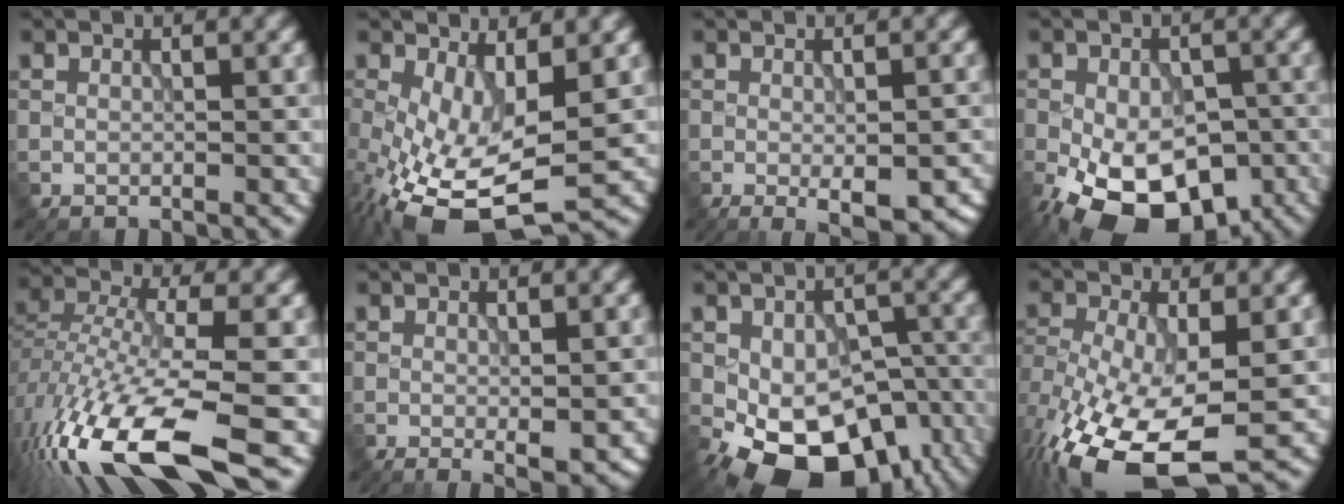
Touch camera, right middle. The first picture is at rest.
{"total": 9.5, "force": [-2.7, 4.1, 8.2], "torque": [-0.175, -0.032, -0.033]}
{"total": 4.4, "force": [-1.6, 1.6, 3.8], "torque": [-0.054, -0.015, -0.013]}
{"total": 14.8, "force": [-7.0, 8.6, 9.7], "torque": [-0.156, -0.048, -0.096]}
{"total": 14.3, "force": [-8.3, 4.1, 10.9], "torque": [-0.233, -0.015, -0.151]}
{"total": 1.7, "force": [-0.2, 0.3, 1.7], "torque": [-0.022, -0.007, -0.002]}
{"total": 13.6, "force": [-6.6, 8.2, 8.6], "torque": [-0.129, -0.032, -0.087]}
{"total": 12.1, "force": [-5.3, 5.9, 9.2], "torque": [-0.192, -0.033, -0.087]}